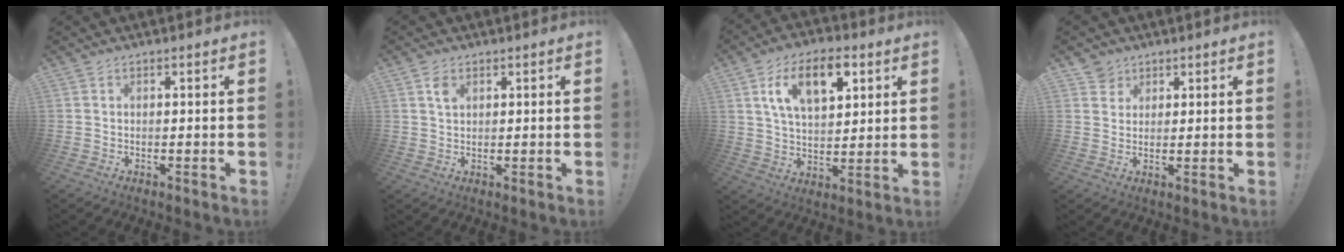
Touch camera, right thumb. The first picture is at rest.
{"total": 2.9, "force": [1.5, 1.7, 1.8], "torque": [-0.017, -0.006, 0.024]}
{"total": 14.6, "force": [6.6, 7.9, 10.3], "torque": [-0.168, -0.004, 0.115]}
{"total": 4.1, "force": [2.9, 2.9, 0.2], "torque": [0.004, -0.015, 0.053]}